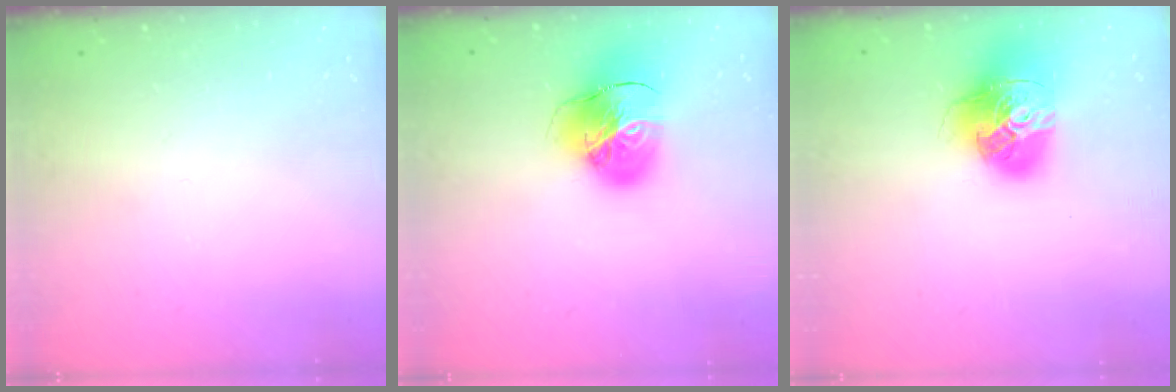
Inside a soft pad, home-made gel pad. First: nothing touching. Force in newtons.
{"total": 17.8, "press": 17.7, "slide": 2.1}
{"total": 16.7, "press": 16.6, "slide": 1.9}